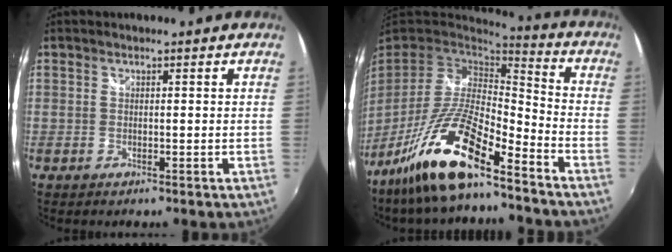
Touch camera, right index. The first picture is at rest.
{"total": 16.2, "force": [-11.4, 3.1, 11.2], "torque": [-0.225, -0.018, -0.221]}